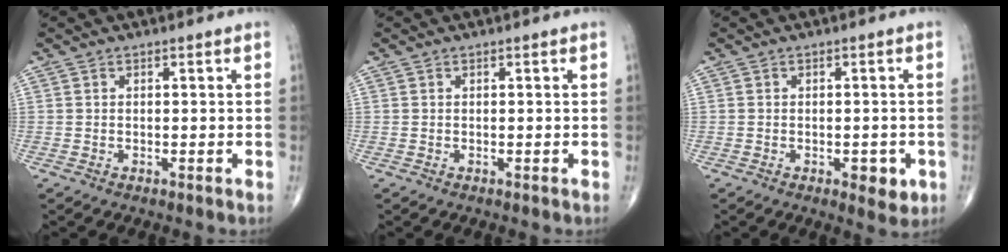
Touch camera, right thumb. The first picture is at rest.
{"total": 0.0}
{"total": 4.1, "force": [-1.4, 2.1, 3.2], "torque": [-0.026, -0.002, -0.014]}